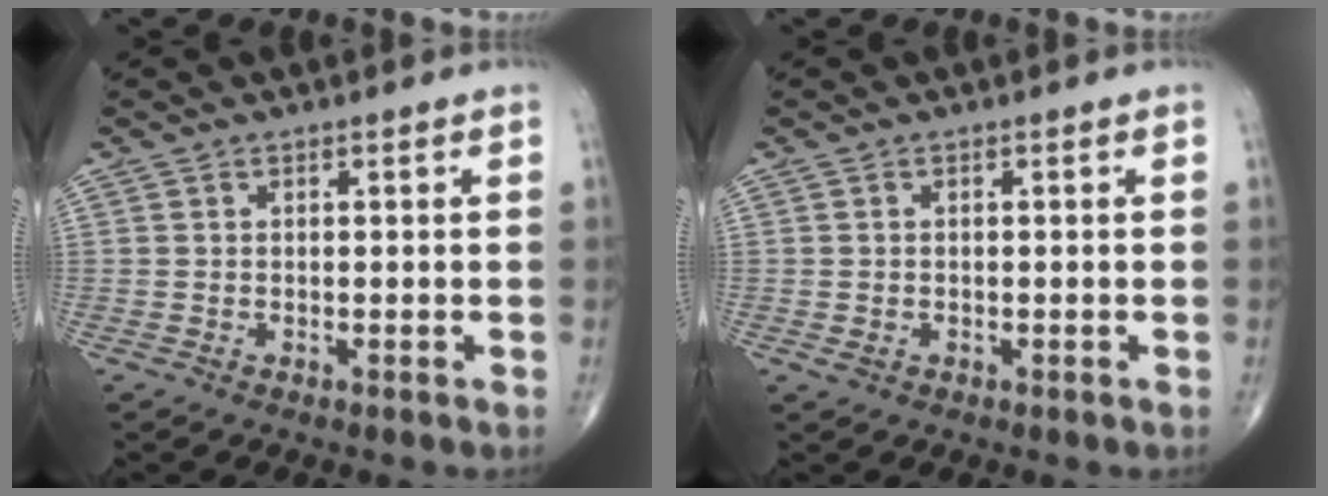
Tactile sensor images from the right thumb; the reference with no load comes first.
{"total": 0.9, "force": [-0.2, 0.7, 0.5], "torque": [-0.005, 0.002, 0.001]}